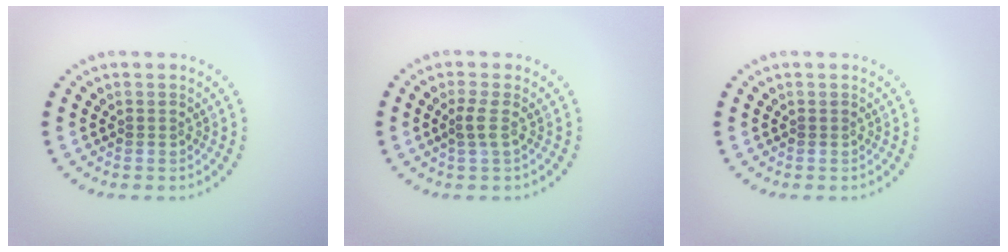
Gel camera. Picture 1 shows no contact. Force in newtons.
{"total": 1.4, "press": 1.1, "slide": 0.9}
{"total": 0.0}